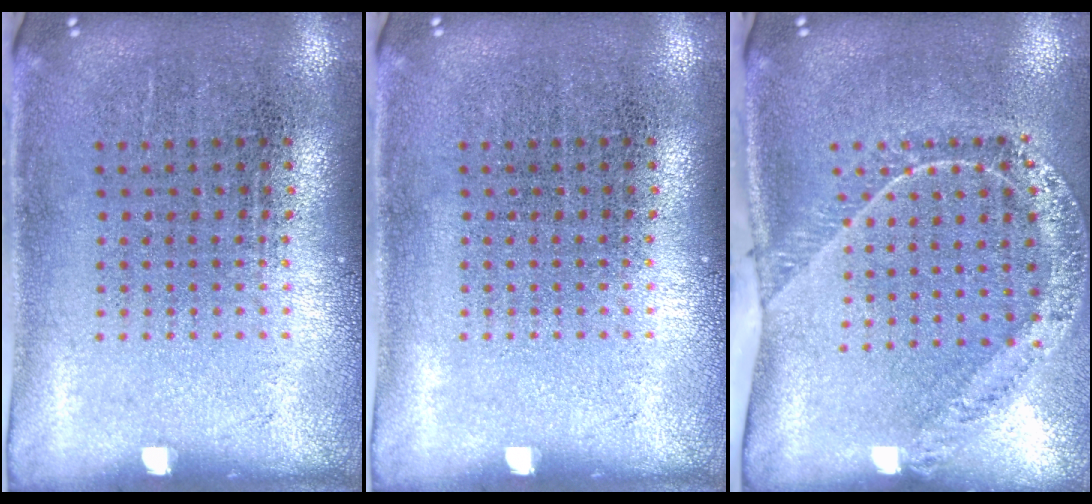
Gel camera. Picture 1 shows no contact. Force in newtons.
{"total": 0.0}
{"total": 1.5, "press": 1.5, "slide": 0.3}